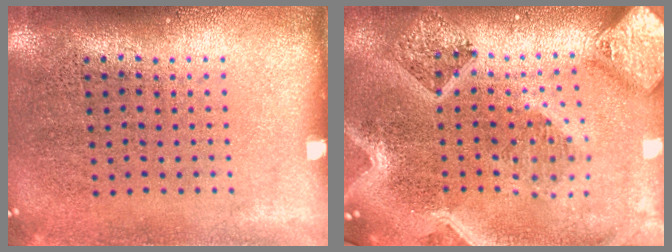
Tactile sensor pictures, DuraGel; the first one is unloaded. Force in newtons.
{"total": 3.8, "press": 3.0, "slide": 2.3}